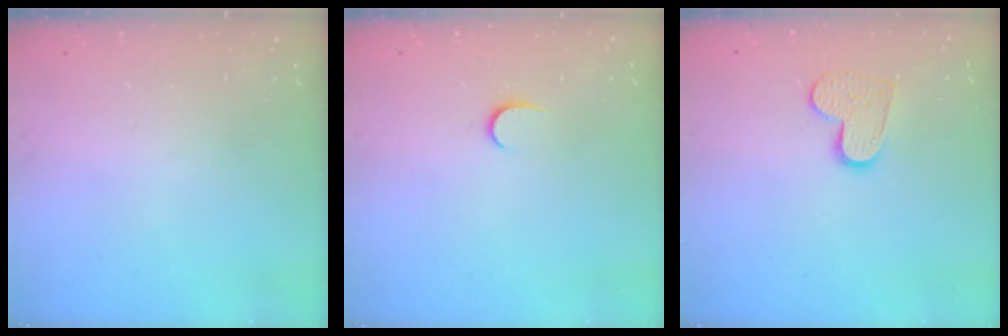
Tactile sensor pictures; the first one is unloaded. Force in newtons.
{"total": 4.9, "press": 4.9, "slide": 0.6}
{"total": 9.9, "press": 9.8, "slide": 0.7}